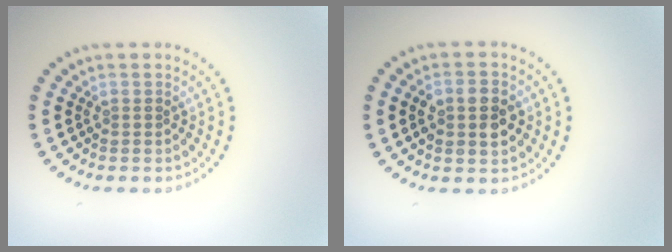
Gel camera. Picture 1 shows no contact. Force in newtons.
{"total": 3.7, "press": 3.7, "slide": 0.2}